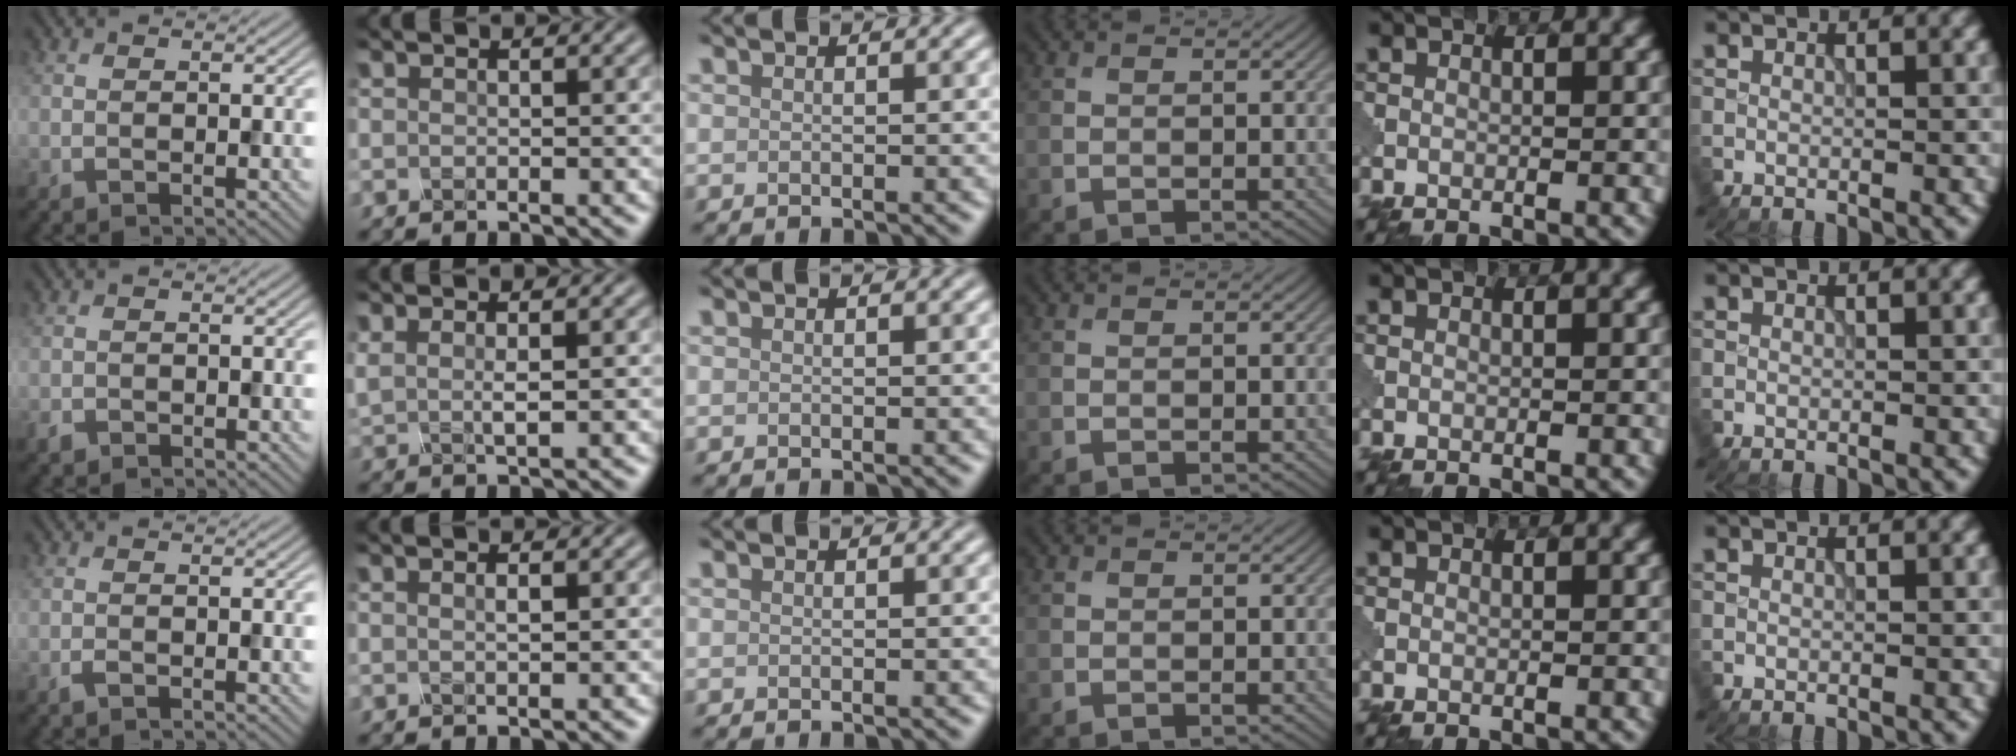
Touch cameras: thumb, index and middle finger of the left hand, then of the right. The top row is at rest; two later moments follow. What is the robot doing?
{"motion": "squeeze", "object": "clothespin"}